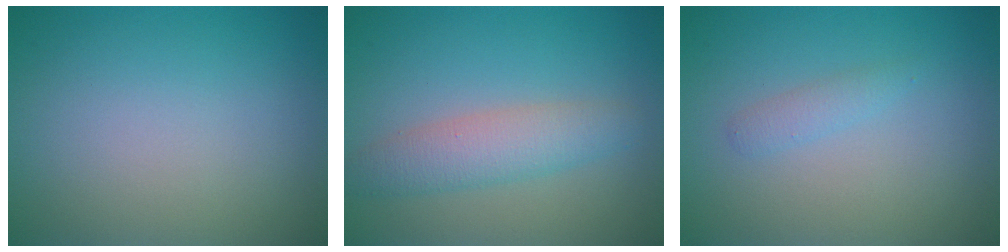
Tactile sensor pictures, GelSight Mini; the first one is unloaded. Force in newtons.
{"total": 3.5, "press": 3.5, "slide": 0.0}
{"total": 1.1, "press": 1.1, "slide": 0.1}